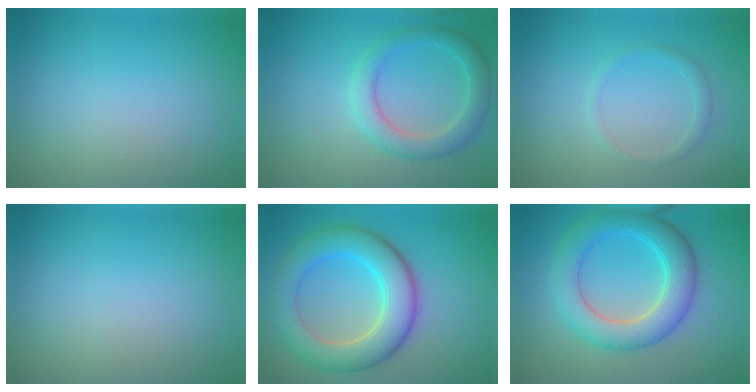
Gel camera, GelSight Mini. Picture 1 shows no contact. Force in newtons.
{"total": 3.3, "press": 3.3, "slide": 0.2}
{"total": 1.1, "press": 1.1, "slide": 0.0}
{"total": 0.0}
{"total": 7.3, "press": 7.3, "slide": 0.2}
{"total": 6.0, "press": 6.0, "slide": 0.1}